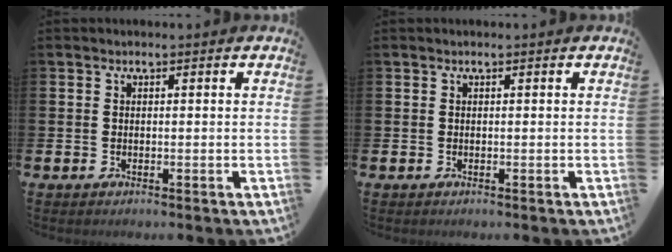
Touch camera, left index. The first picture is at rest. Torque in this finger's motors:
{"motor_torque": [0.00, 0.00, 0.00, -0.01]}